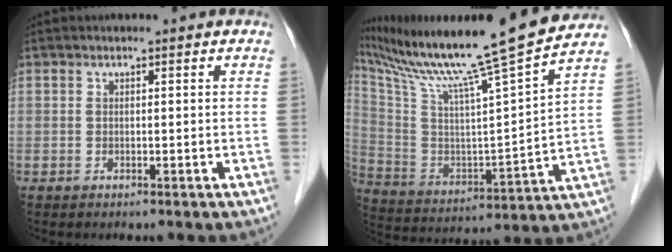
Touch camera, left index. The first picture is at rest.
{"total": 23.5, "force": [19.7, -1.7, 12.8], "torque": [-0.232, -0.025, 0.319]}